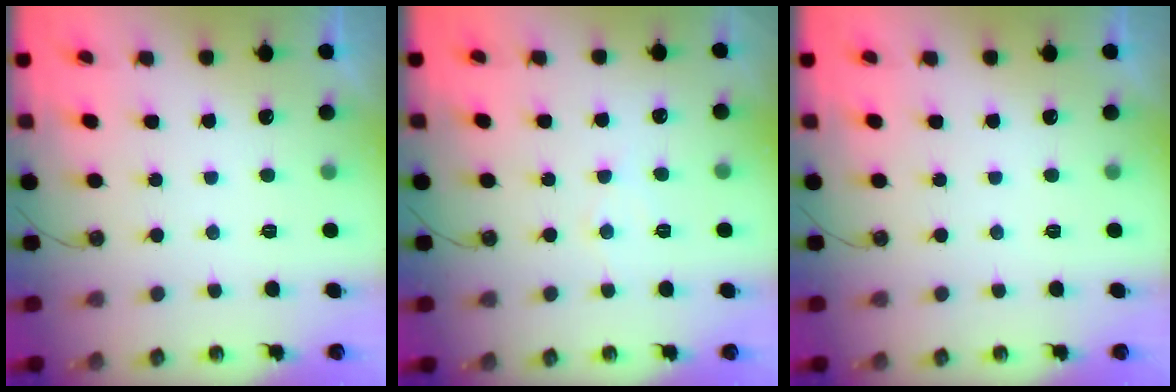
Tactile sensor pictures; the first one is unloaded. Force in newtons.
{"total": 5.4, "press": 5.4, "slide": 0.8}
{"total": 0.0}